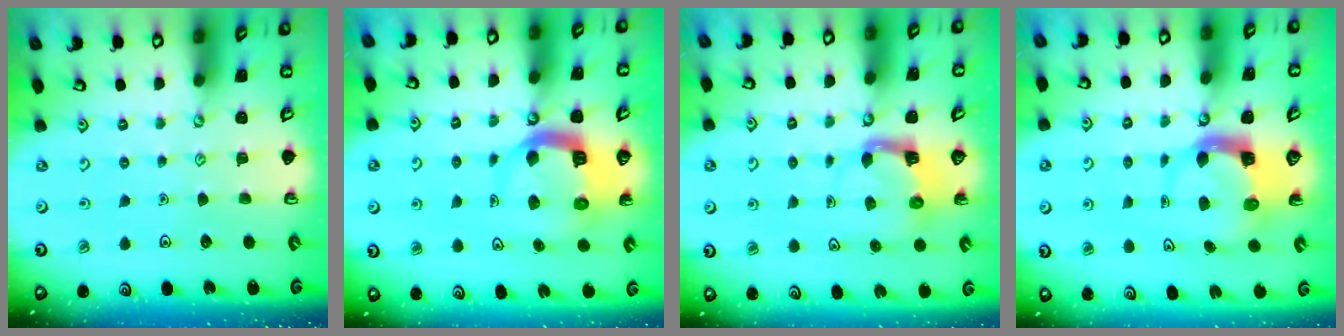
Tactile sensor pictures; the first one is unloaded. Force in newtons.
{"total": 8.7, "press": 8.6, "slide": 1.3}
{"total": 4.0, "press": 3.9, "slide": 0.6}
{"total": 3.8, "press": 3.7, "slide": 0.6}